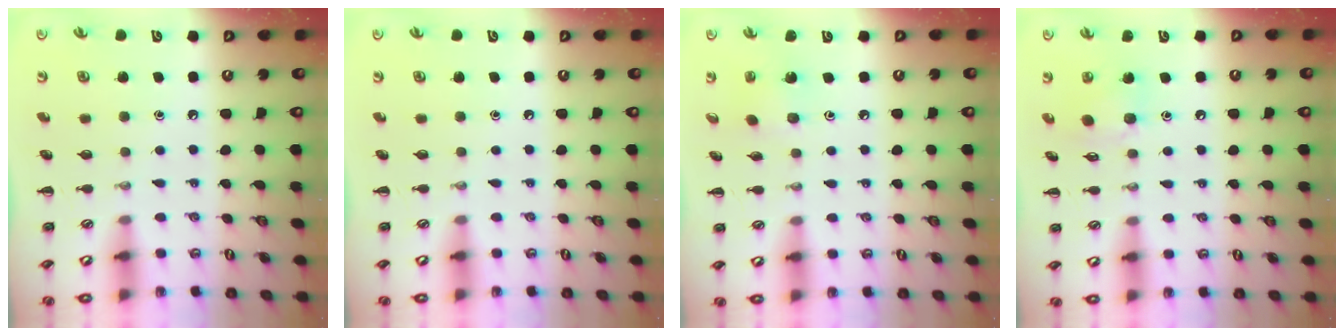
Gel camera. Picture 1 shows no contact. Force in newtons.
{"total": 0.0}
{"total": 1.6, "press": 1.5, "slide": 0.5}
{"total": 8.2, "press": 8.2, "slide": 0.9}